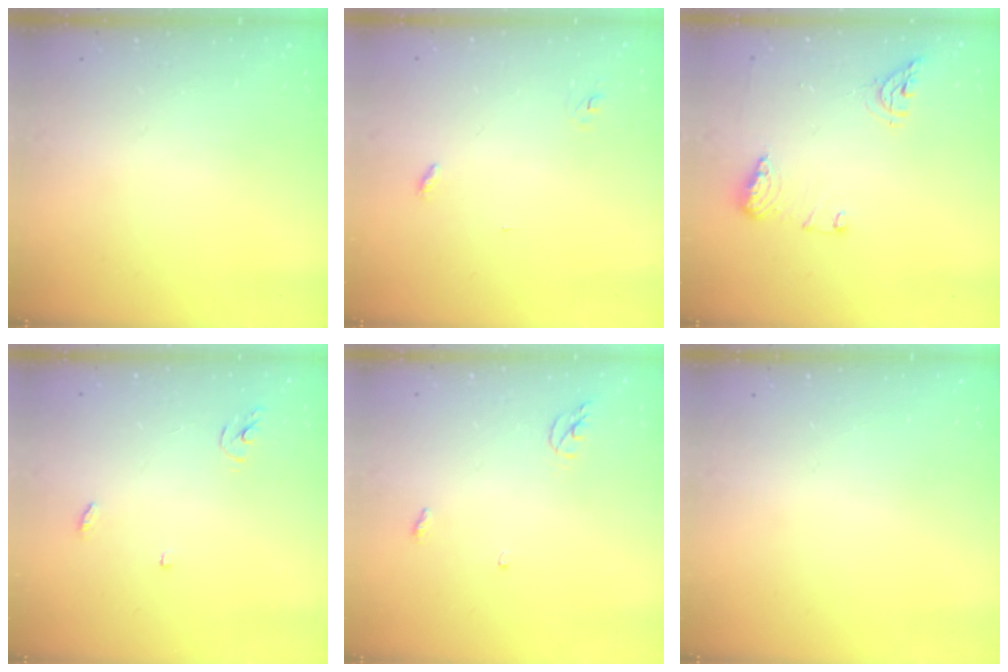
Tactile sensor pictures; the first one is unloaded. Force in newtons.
{"total": 2.8, "press": 2.8, "slide": 0.2}
{"total": 8.6, "press": 8.4, "slide": 1.4}
{"total": 3.8, "press": 3.8, "slide": 0.4}
{"total": 3.8, "press": 3.8, "slide": 0.4}
{"total": 0.0}